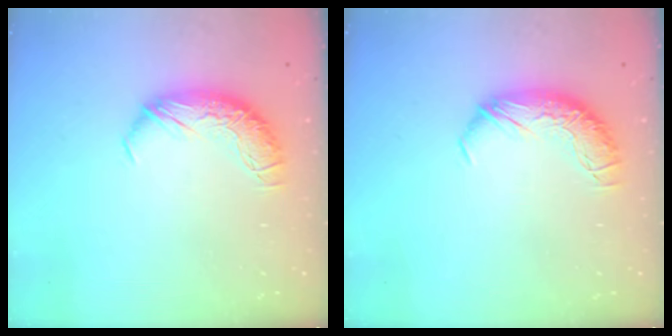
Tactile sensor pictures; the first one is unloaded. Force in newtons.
{"total": 0.0}